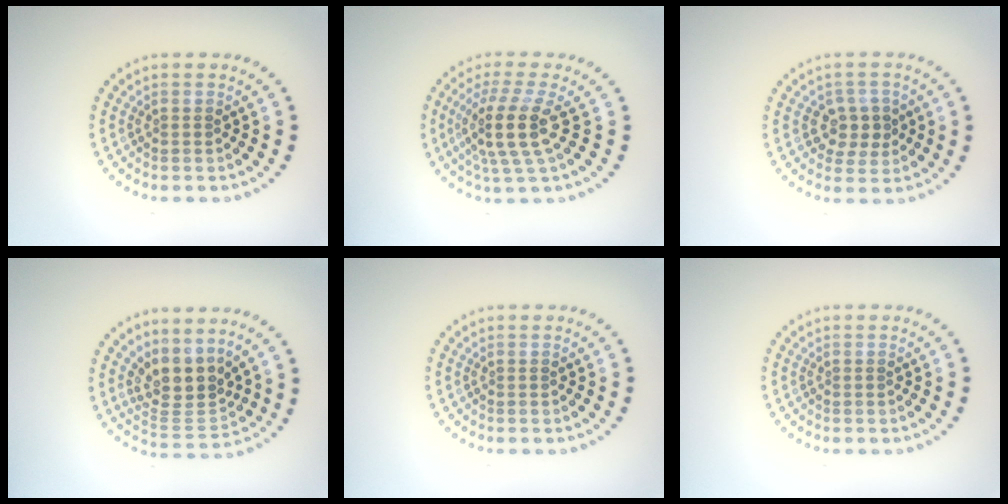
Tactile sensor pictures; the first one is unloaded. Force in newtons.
{"total": 4.3, "press": 3.4, "slide": 2.8}
{"total": 2.9, "press": 2.8, "slide": 0.8}
{"total": 3.9, "press": 3.0, "slide": 2.6}
{"total": 0.0}
{"total": 0.0}